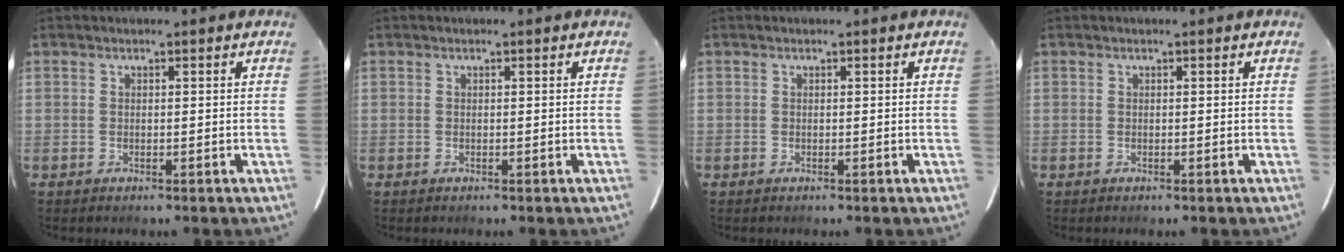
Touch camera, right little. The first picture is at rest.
{"total": 0.0}
{"total": 0.0}
{"total": 0.0}